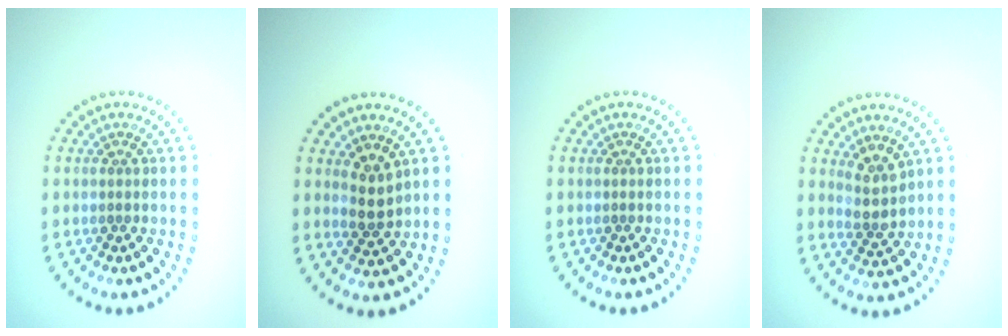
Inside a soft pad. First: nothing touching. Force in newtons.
{"total": 2.2, "press": 2.1, "slide": 0.8}
{"total": 0.0}
{"total": 2.3, "press": 1.9, "slide": 1.2}